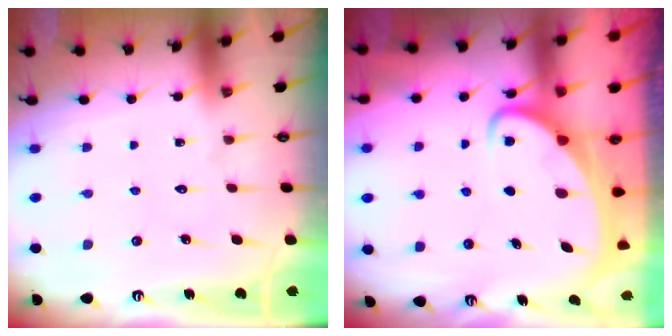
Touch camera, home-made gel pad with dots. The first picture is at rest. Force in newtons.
{"total": 3.7, "press": 3.7, "slide": 0.5}